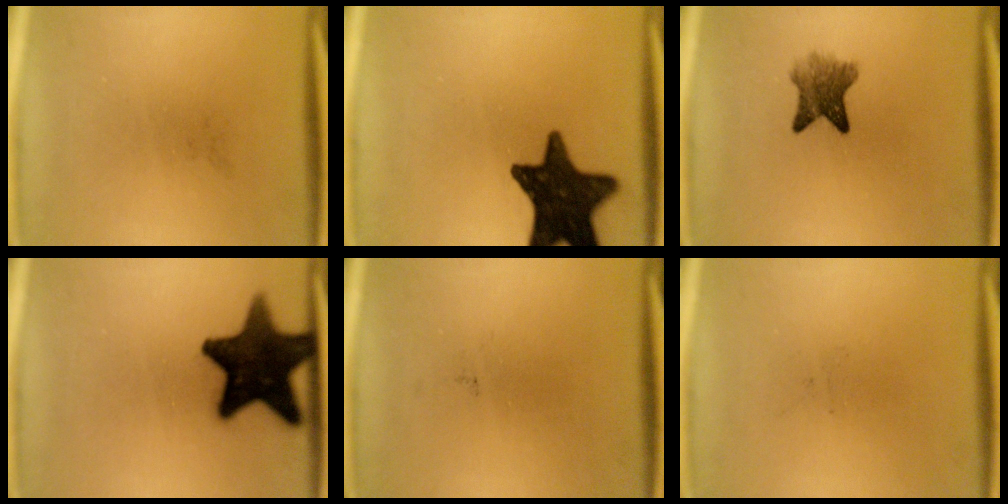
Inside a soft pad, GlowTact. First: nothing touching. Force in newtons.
{"total": 16.0}
{"total": 5.2}
{"total": 16.2}
{"total": 0.0}
{"total": 0.0}